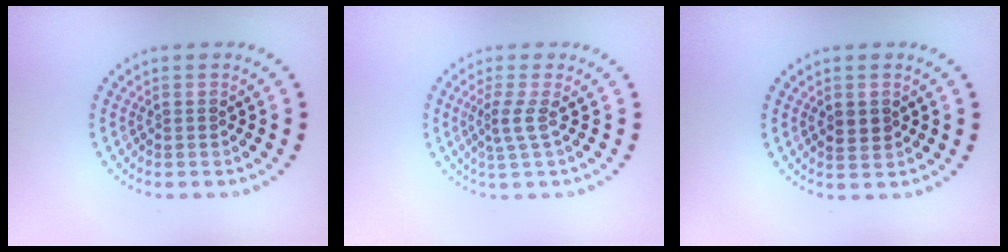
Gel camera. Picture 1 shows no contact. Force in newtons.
{"total": 2.0, "press": 1.3, "slide": 1.5}
{"total": 1.6, "press": 1.6, "slide": 0.2}